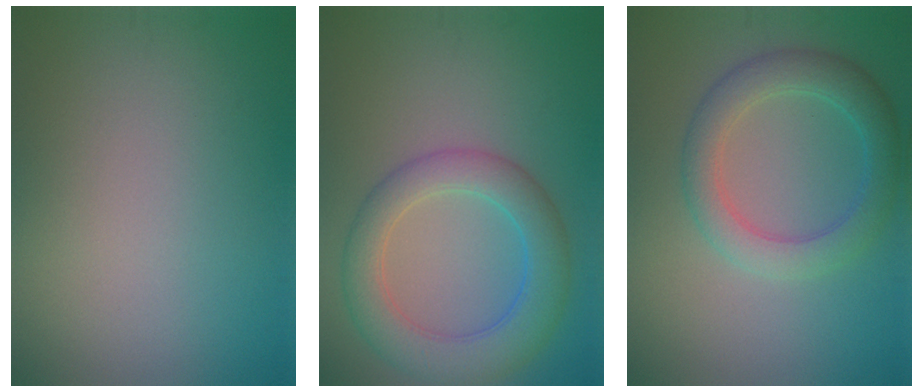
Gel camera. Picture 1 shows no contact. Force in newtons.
{"total": 6.0, "press": 6.0, "slide": 0.3}
{"total": 4.3, "press": 4.3, "slide": 0.1}